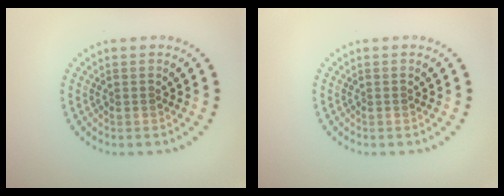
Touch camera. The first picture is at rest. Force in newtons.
{"total": 0.0}